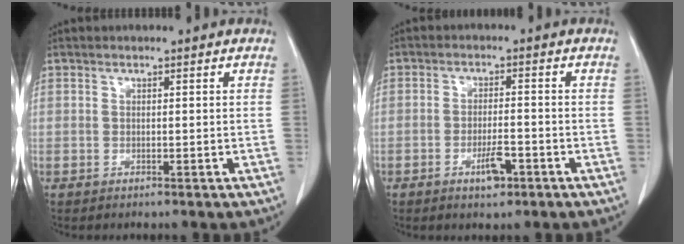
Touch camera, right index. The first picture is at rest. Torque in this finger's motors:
{"motor_torque": [-0.07, 0.01, -0.01, 0.01]}